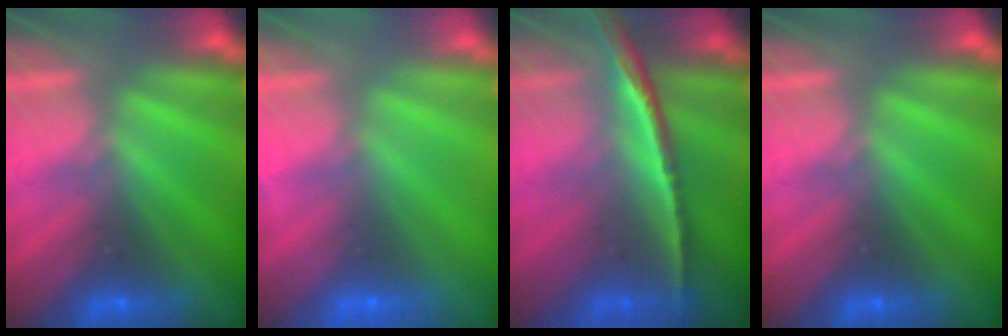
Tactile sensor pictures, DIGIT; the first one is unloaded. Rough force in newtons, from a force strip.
{"total": 7.6}
{"total": 1.5}
{"total": 0.0}